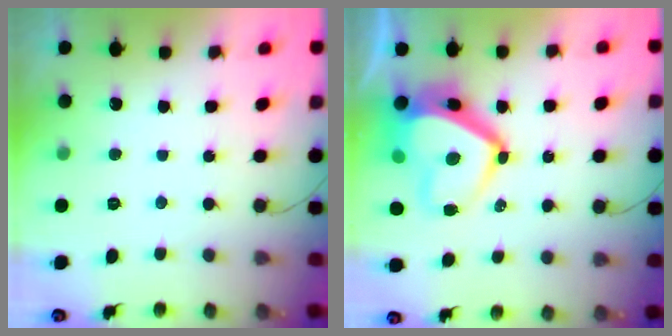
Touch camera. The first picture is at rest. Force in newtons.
{"total": 14.4, "press": 14.3, "slide": 1.9}